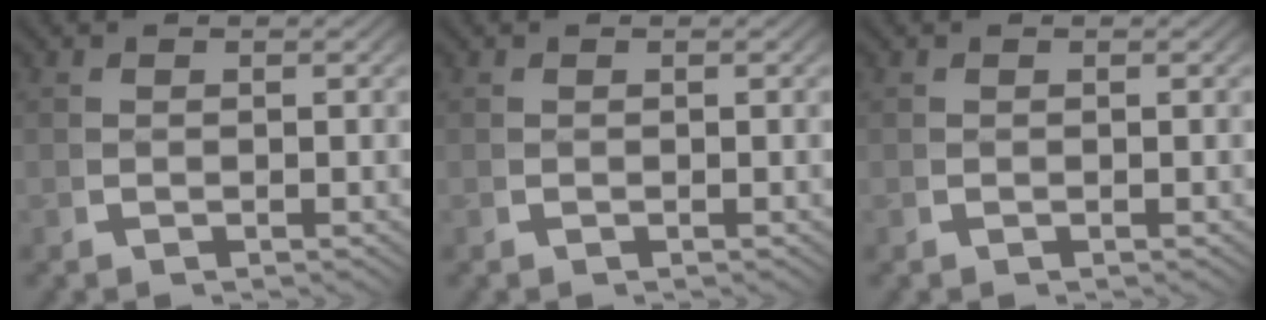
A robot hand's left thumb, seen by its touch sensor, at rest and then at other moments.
{"total": 0.0}
{"total": 0.0}